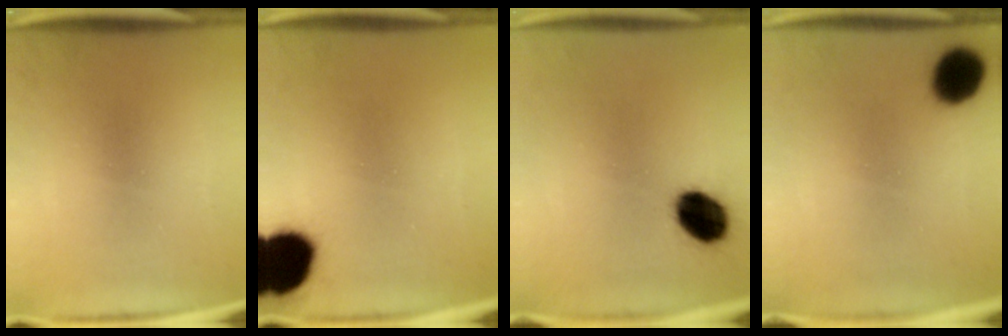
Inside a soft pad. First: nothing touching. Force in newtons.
{"total": 17.4}
{"total": 11.8}
{"total": 10.8}